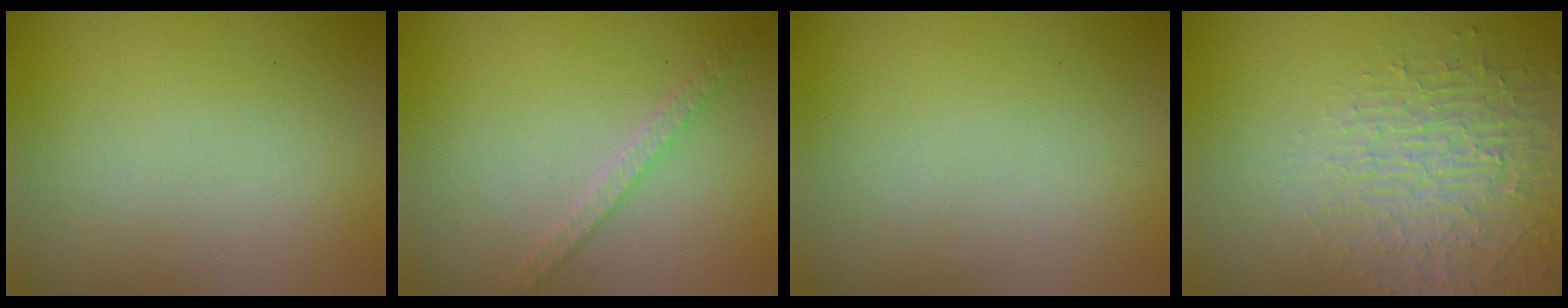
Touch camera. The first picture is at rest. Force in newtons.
{"total": 1.9, "press": 1.9, "slide": 0.4}
{"total": 0.0}
{"total": 4.5, "press": 3.6, "slide": 2.7}